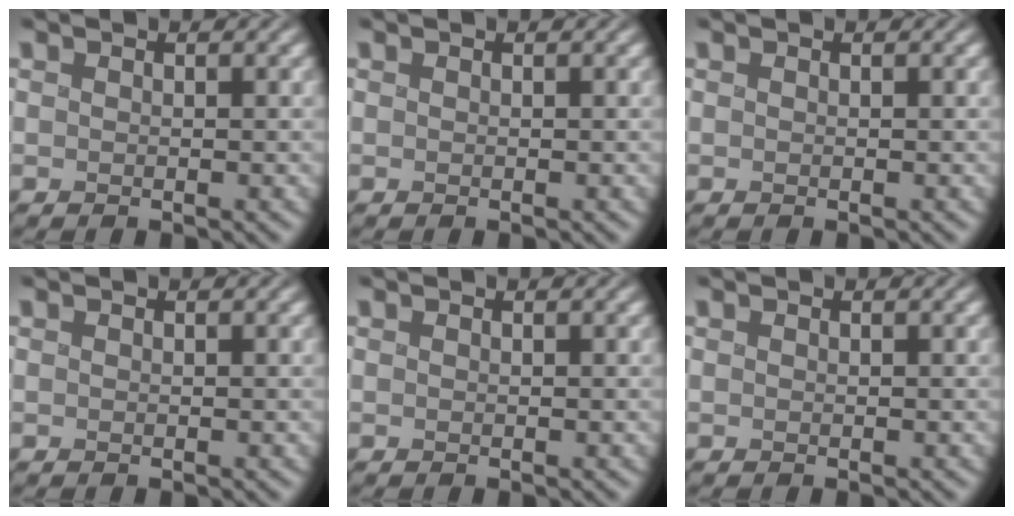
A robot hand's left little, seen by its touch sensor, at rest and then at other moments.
{"total": 0.0}
{"total": 0.0}
{"total": 0.0}
{"total": 0.0}
{"total": 0.0}